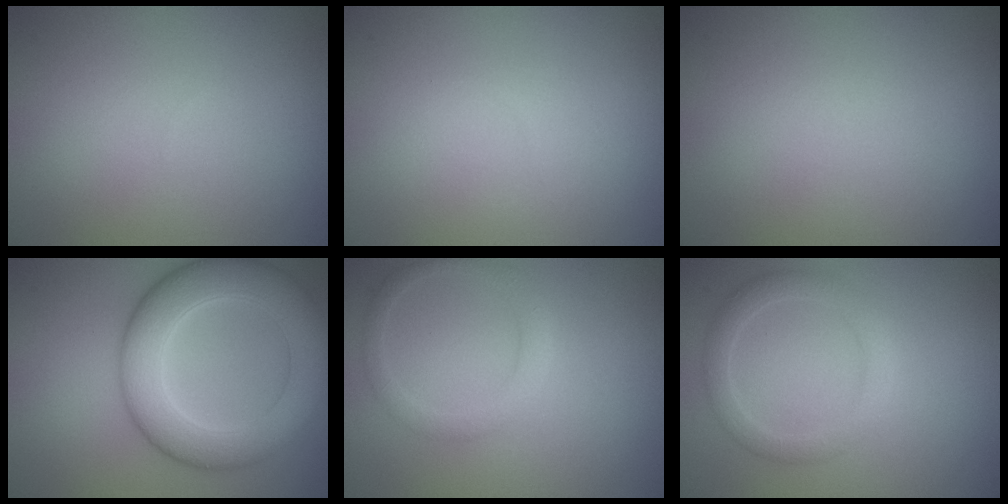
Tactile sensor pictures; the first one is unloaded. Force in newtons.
{"total": 0.0}
{"total": 0.0}
{"total": 8.4, "press": 8.4, "slide": 0.6}
{"total": 2.0, "press": 2.0, "slide": 0.1}
{"total": 2.4, "press": 2.4, "slide": 0.1}